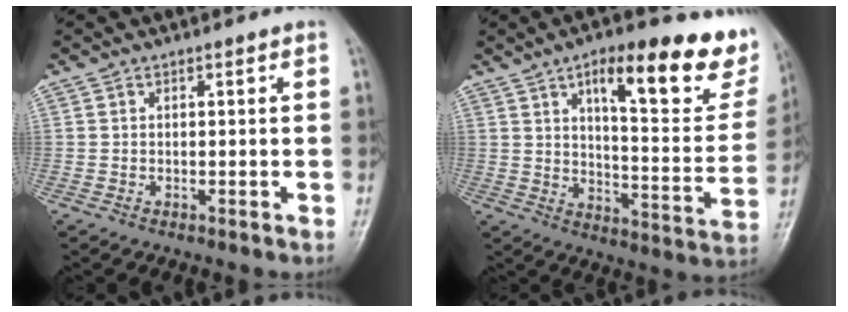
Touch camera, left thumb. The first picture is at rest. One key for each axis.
{"total": 22.2, "fx": 13.0, "fy": 7.5, "fz": 16.3, "tx": -0.165, "ty": -0.050, "tz": 0.182}